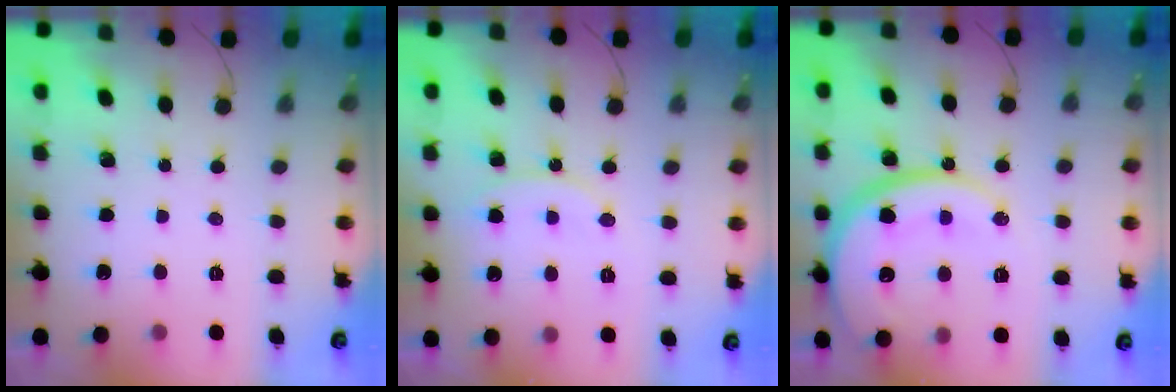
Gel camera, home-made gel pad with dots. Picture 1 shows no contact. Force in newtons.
{"total": 9.2, "press": 9.2, "slide": 0.4}
{"total": 20.8, "press": 20.8, "slide": 1.6}